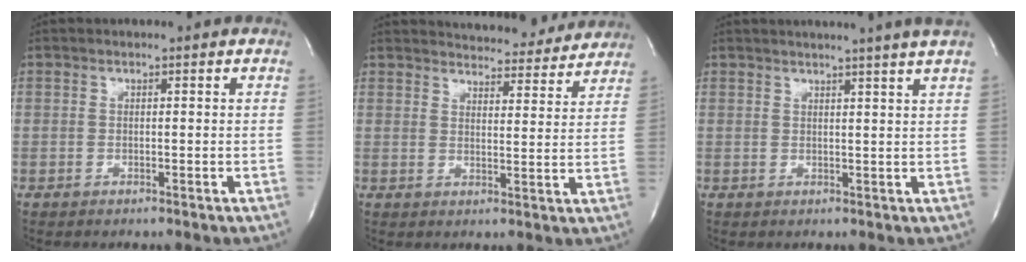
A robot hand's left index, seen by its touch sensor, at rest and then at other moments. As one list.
[{"total": 13.5, "force": [13.0, 2.6, 2.4], "torque": [-0.014, -0.012, 0.151]}, {"total": 7.0, "force": [5.9, -1.6, 3.3], "torque": [-0.041, -0.002, 0.057]}]